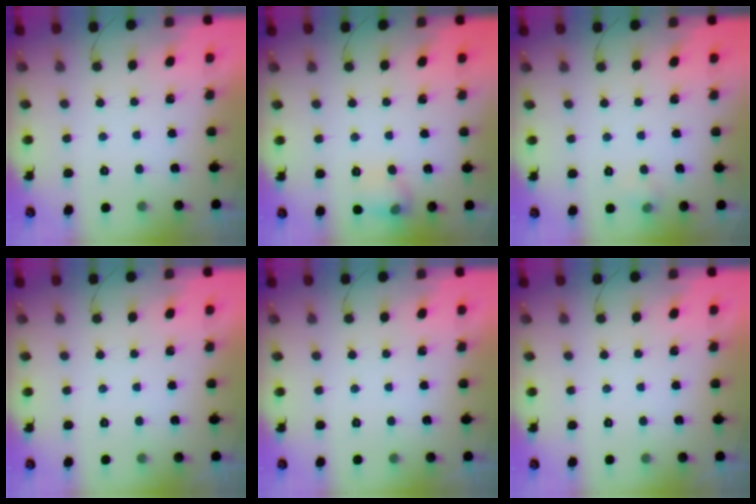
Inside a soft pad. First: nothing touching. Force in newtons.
{"total": 8.3, "press": 8.2, "slide": 1.0}
{"total": 3.8, "press": 3.5, "slide": 1.5}
{"total": 0.0}
{"total": 0.0}
{"total": 0.0}